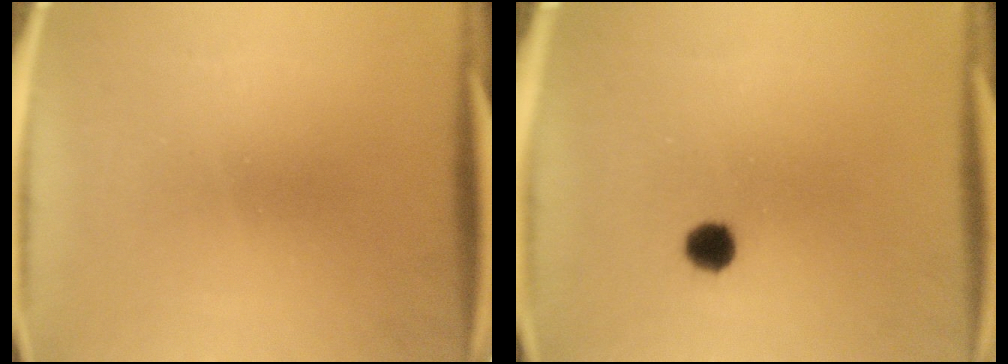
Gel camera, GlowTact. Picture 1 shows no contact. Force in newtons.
{"total": 2.8}